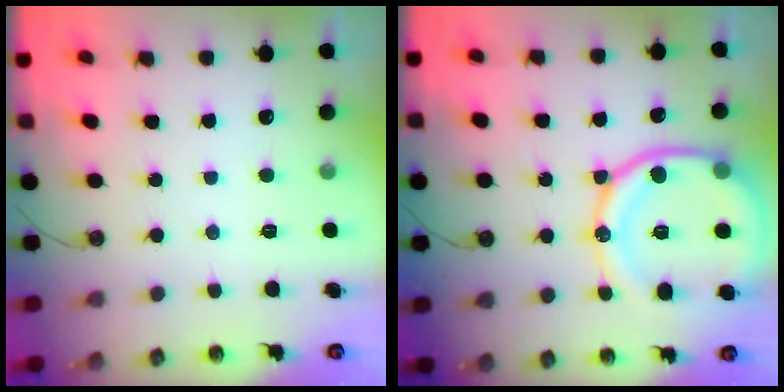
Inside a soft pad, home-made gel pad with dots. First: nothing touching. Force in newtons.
{"total": 18.4, "press": 18.2, "slide": 2.0}